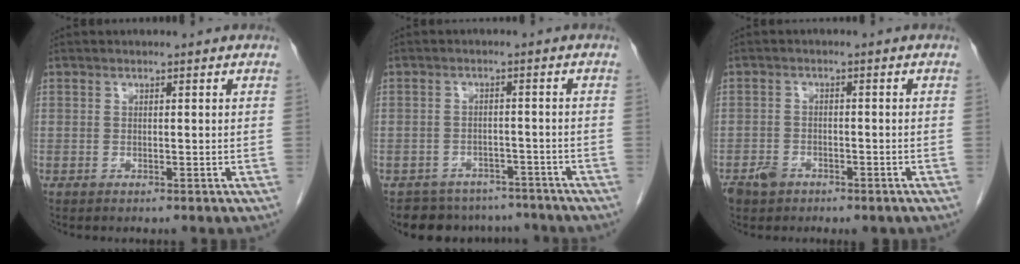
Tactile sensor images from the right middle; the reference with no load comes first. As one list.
[{"total": 8.3, "force": [-7.3, 4.0, 0.4], "torque": [0.004, 0.018, -0.090]}, {"total": 3.3, "force": [-2.2, 2.2, 1.2], "torque": [-0.024, 0.002, -0.031]}]